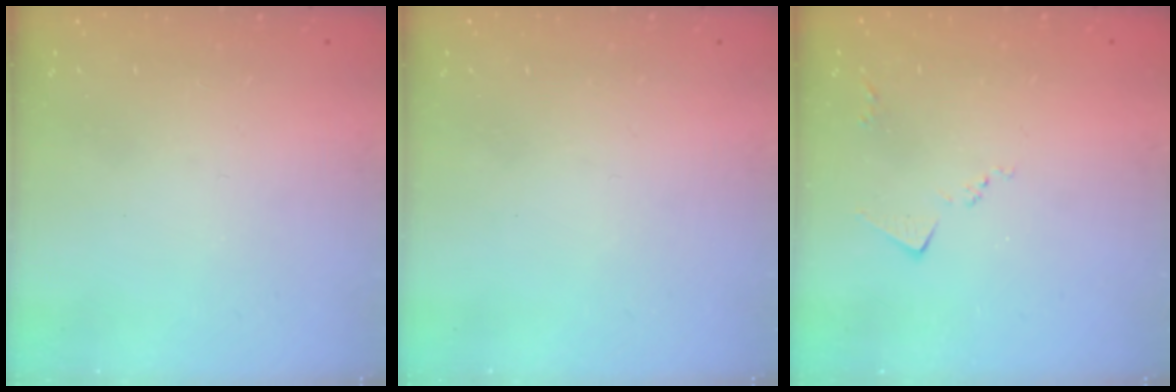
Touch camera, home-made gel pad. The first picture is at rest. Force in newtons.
{"total": 0.0}
{"total": 5.5, "press": 5.4, "slide": 0.6}